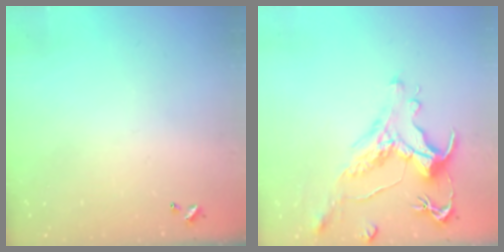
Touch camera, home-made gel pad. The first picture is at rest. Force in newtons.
{"total": 1.4, "press": 0.2, "slide": 1.4}